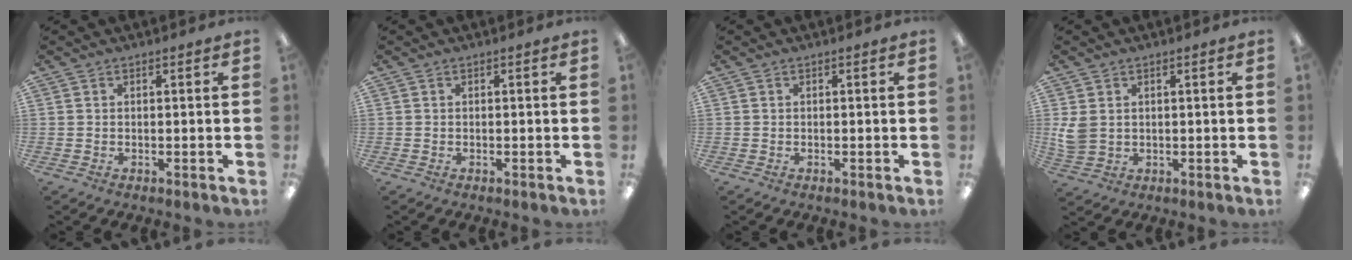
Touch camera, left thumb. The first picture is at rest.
{"total": 0.0}
{"total": 0.0}
{"total": 4.4, "force": [1.4, 3.4, 2.3], "torque": [-0.046, 0.000, 0.028]}